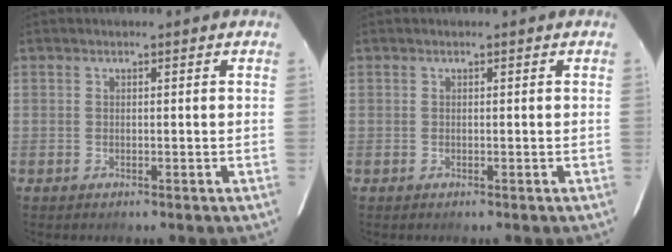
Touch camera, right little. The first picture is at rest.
{"total": 0.0}